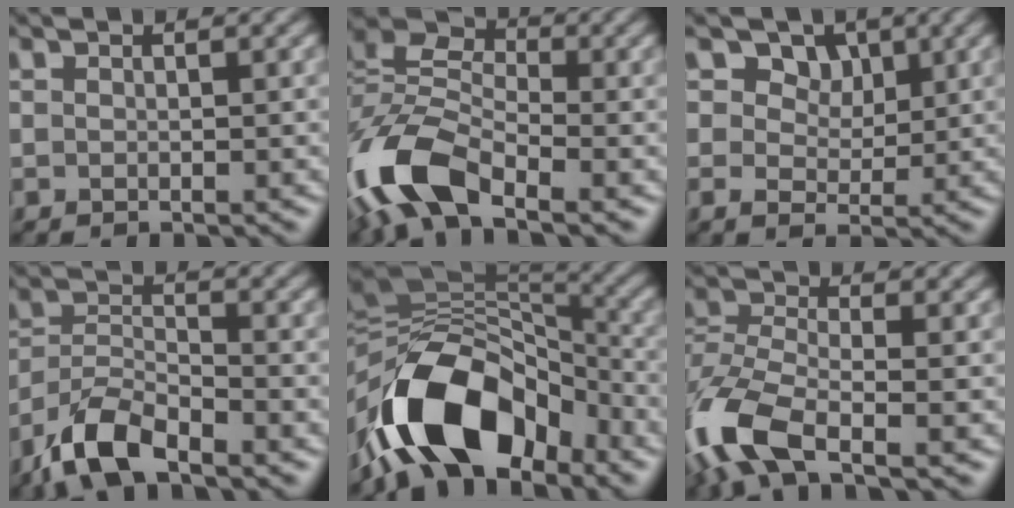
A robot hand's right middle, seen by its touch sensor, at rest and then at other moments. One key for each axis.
{"total": 10.9, "fx": -5.6, "fy": 5.7, "fz": 7.5, "tx": -0.170, "ty": 0.003, "tz": -0.125}
{"total": 5.3, "fx": 2.5, "fy": 3.8, "fz": 2.6, "tx": -0.060, "ty": -0.003, "tz": 0.036}
{"total": 6.2, "fx": -4.7, "fy": 2.3, "fz": 3.3, "tx": -0.064, "ty": 0.001, "tz": -0.096}
{"total": 13.2, "fx": -7.0, "fy": 7.1, "fz": 8.6, "tx": -0.153, "ty": 0.010, "tz": -0.126}
{"total": 8.6, "fx": -4.8, "fy": 3.7, "fz": 6.1, "tx": -0.152, "ty": -0.007, "tz": -0.105}